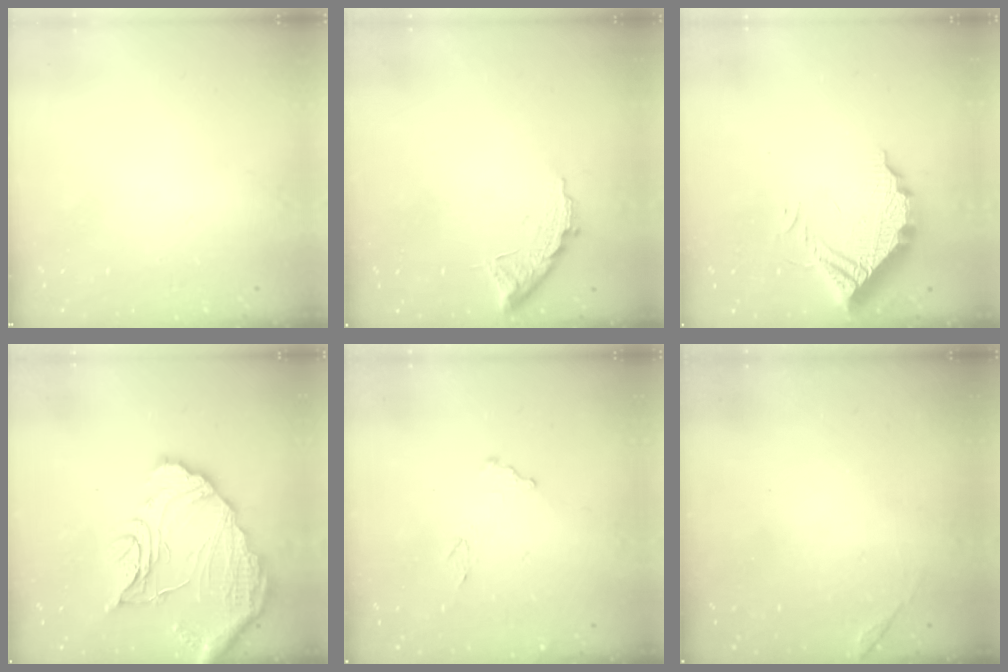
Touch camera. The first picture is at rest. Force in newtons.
{"total": 8.3, "press": 8.3, "slide": 0.4}
{"total": 11.7, "press": 11.6, "slide": 1.1}
{"total": 16.8, "press": 16.7, "slide": 1.6}
{"total": 7.8, "press": 7.8, "slide": 0.5}
{"total": 6.7, "press": 6.7, "slide": 0.2}